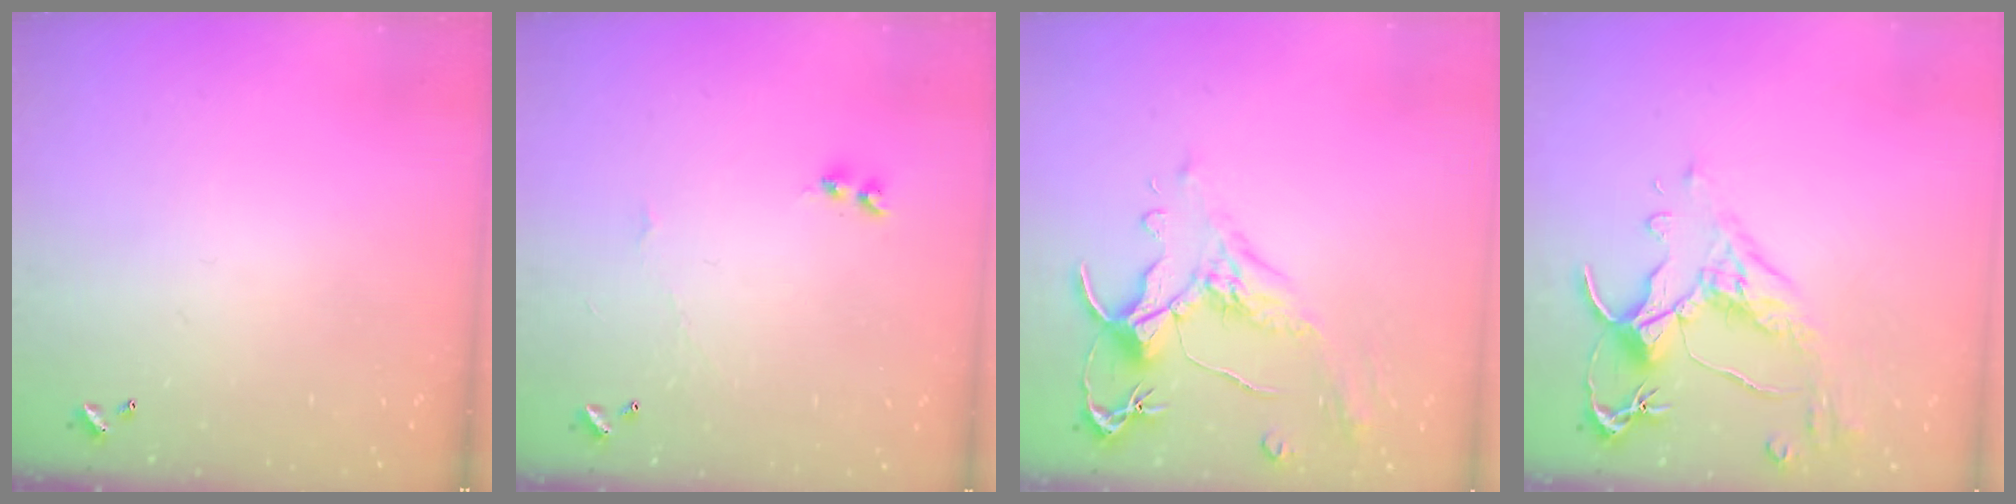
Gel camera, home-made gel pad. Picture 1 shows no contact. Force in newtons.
{"total": 1.9, "press": 1.8, "slide": 0.5}
{"total": 1.6, "press": 1.1, "slide": 1.2}
{"total": 2.6, "press": 2.2, "slide": 1.3}